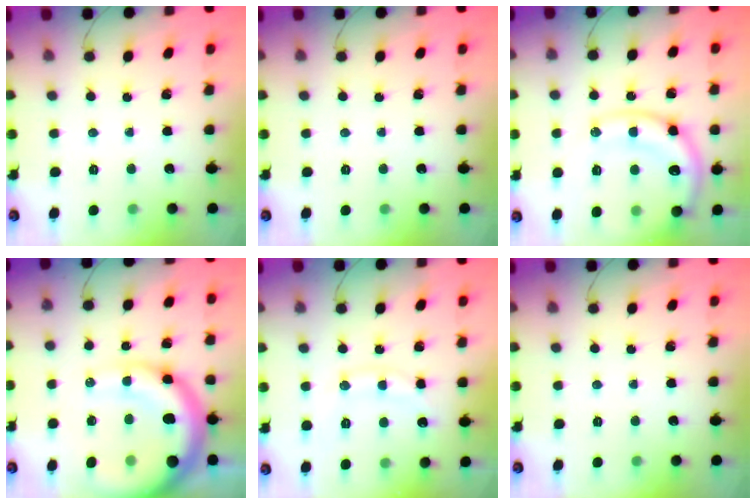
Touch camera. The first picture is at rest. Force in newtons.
{"total": 0.0}
{"total": 15.4, "press": 15.1, "slide": 2.5}
{"total": 19.3, "press": 18.6, "slide": 5.0}
{"total": 10.6, "press": 10.6, "slide": 0.9}
{"total": 0.0}